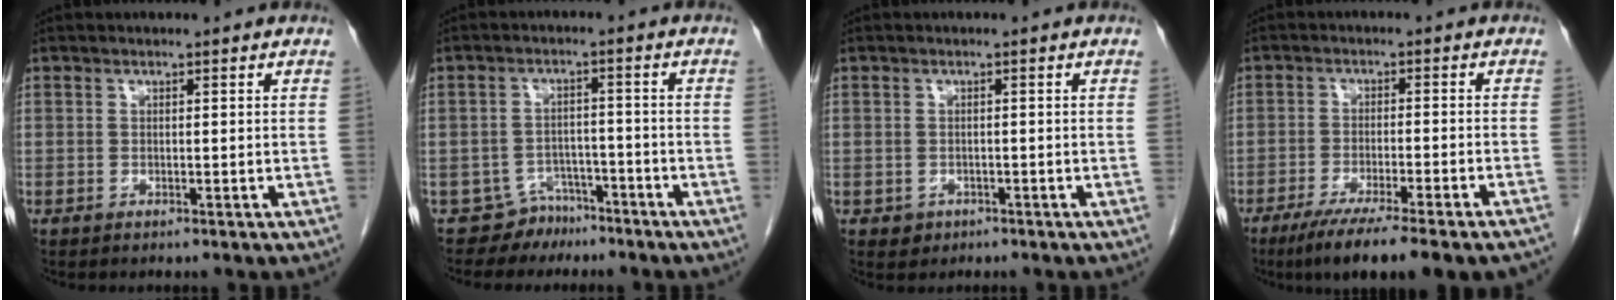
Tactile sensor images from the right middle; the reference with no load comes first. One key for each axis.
{"total": 4.7, "fx": -3.8, "fy": 2.7, "fz": -0.6, "tx": 0.010, "ty": 0.007, "tz": -0.062}
{"total": 1.4, "fx": -0.8, "fy": 1.2, "fz": 0.2, "tx": -0.006, "ty": 0.002, "tz": -0.007}
{"total": 15.7, "fx": -12.6, "fy": 0.9, "fz": 9.4, "tx": -0.104, "ty": -0.036, "tz": -0.184}